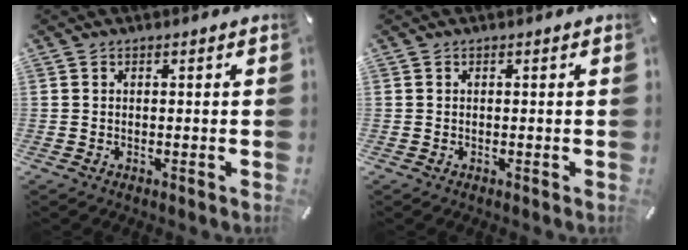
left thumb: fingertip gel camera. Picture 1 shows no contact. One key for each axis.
{"total": 0.0}